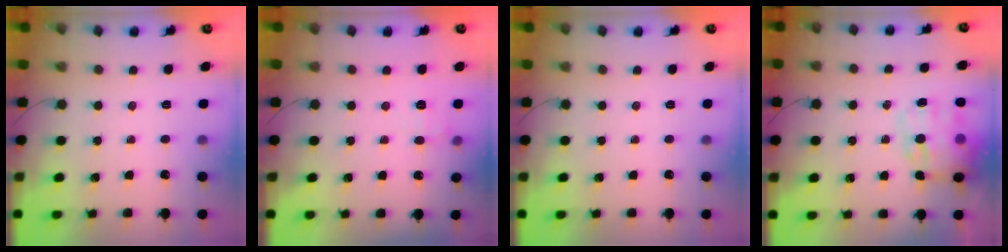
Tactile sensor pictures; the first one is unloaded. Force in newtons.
{"total": 7.5, "press": 7.3, "slide": 1.4}
{"total": 0.0}
{"total": 13.6, "press": 13.1, "slide": 3.7}